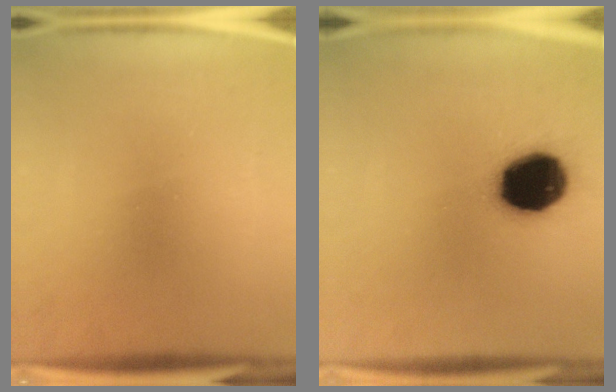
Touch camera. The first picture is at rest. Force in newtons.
{"total": 19.2}